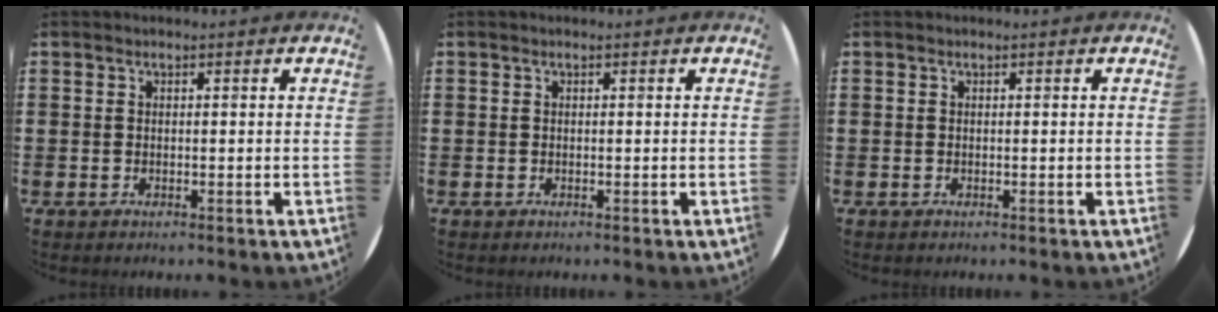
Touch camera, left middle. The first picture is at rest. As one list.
[{"total": 0.0}, {"total": 0.0}]